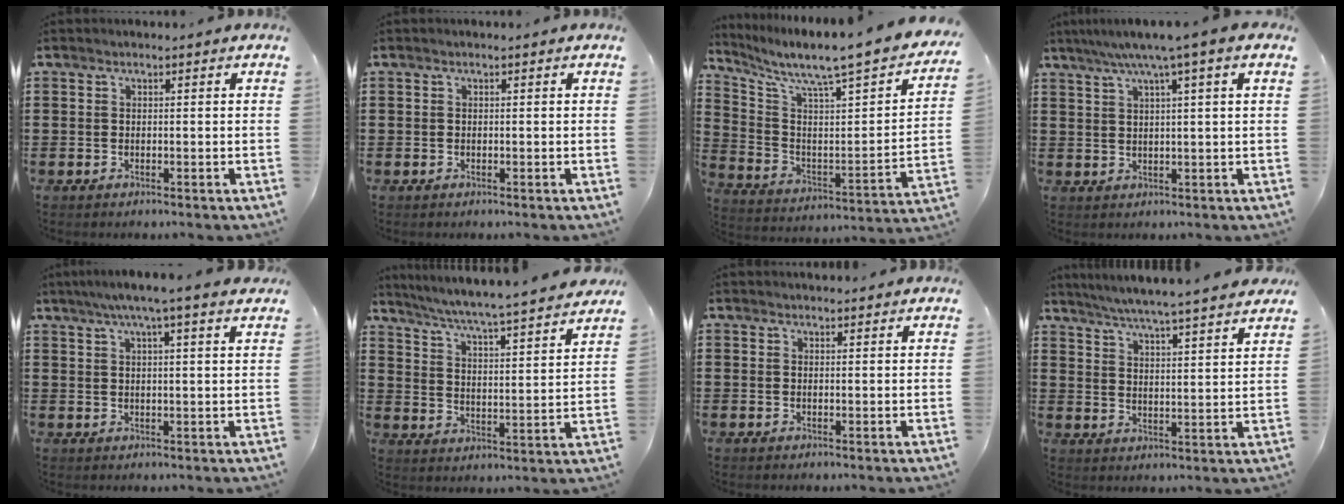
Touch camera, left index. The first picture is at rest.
{"total": 0.0}
{"total": 6.8, "force": [5.8, 0.2, 3.4], "torque": [-0.091, -0.063, 0.083]}
{"total": 4.9, "force": [2.9, -0.5, 4.0], "torque": [-0.085, -0.001, 0.044]}
{"total": 4.8, "force": [3.6, -0.3, 3.2], "torque": [-0.072, -0.006, 0.061]}
{"total": 4.6, "force": [4.2, -0.9, 1.6], "torque": [-0.053, -0.043, 0.060]}
{"total": 1.5, "force": [1.5, 0.2, 0.2], "torque": [-0.006, 0.001, 0.029]}
{"total": 5.2, "force": [4.8, -1.0, 1.6], "torque": [-0.051, -0.039, 0.079]}